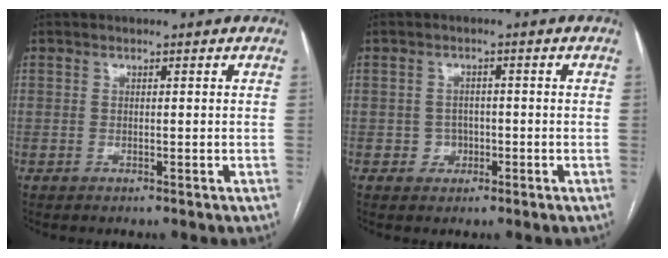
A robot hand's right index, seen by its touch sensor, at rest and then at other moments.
{"total": 2.2, "force": [-0.8, 2.0, 0.5], "torque": [0.000, 0.009, -0.011]}